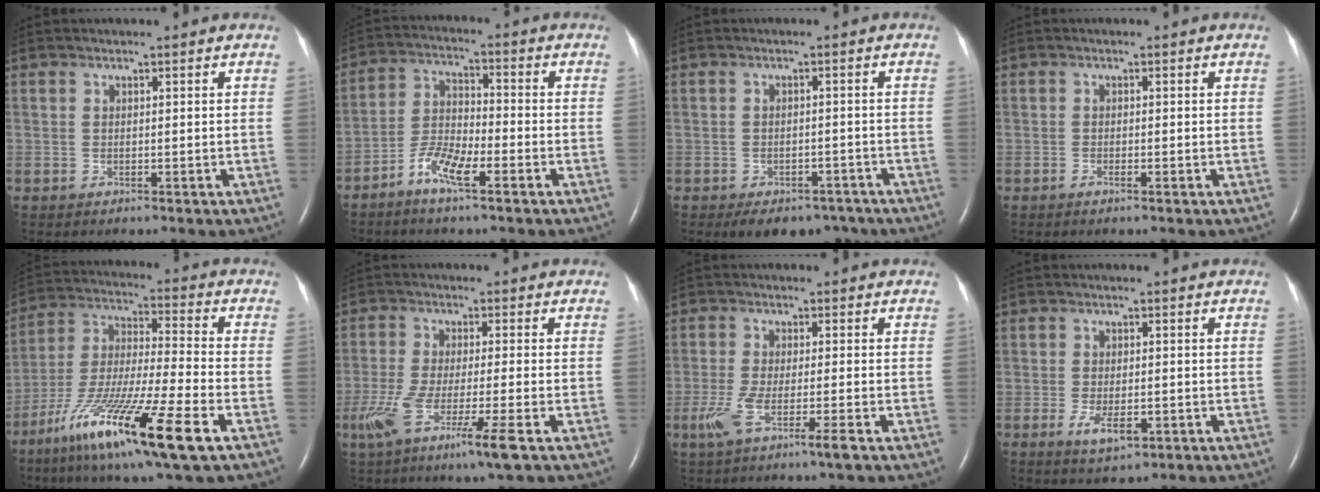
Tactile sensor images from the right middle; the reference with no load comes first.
{"total": 6.9, "force": [-4.1, 1.5, 5.3], "torque": [-0.109, 0.001, -0.080]}
{"total": 8.3, "force": [-6.4, 4.4, 3.0], "torque": [-0.033, 0.008, -0.082]}
{"total": 0.8, "force": [-0.5, 0.0, 0.7], "torque": [-0.014, 0.000, -0.007]}
{"total": 20.4, "force": [-10.5, 1.2, 17.4], "torque": [-0.334, -0.051, -0.188]}
{"total": 9.9, "force": [-5.0, -0.2, 8.6], "torque": [-0.168, -0.033, -0.091]}
{"total": 5.9, "force": [-2.9, 0.0, 5.1], "torque": [-0.103, -0.016, -0.056]}
{"total": 4.2, "force": [-1.7, 1.6, 3.6], "torque": [-0.069, -0.005, -0.021]}